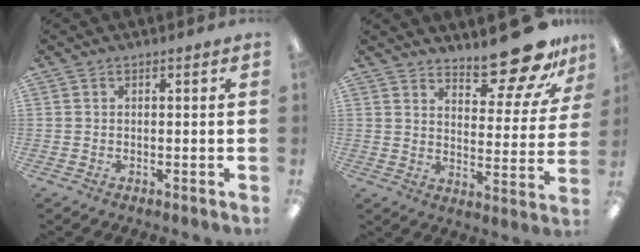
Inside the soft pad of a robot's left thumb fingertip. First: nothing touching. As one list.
[{"total": 15.9, "force": [13.0, 4.9, 7.7], "torque": [-0.098, -0.103, 0.219]}]